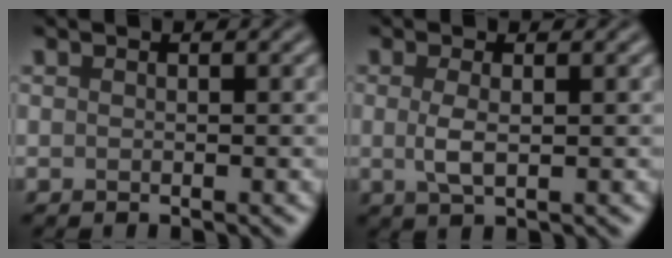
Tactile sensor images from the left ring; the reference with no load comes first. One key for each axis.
{"total": 2.0, "fx": 0.1, "fy": 0.6, "fz": 1.9, "tx": -0.043, "ty": -0.001, "tz": 0.001}